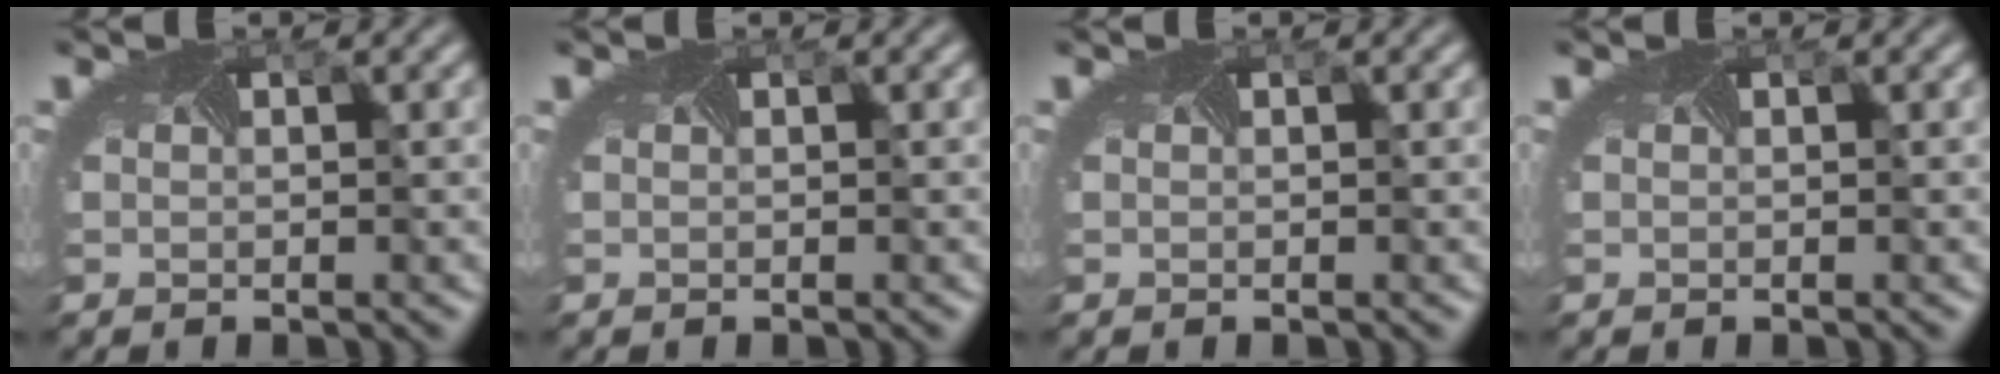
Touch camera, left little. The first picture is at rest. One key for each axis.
{"total": 0.0}
{"total": 0.0}
{"total": 0.0}